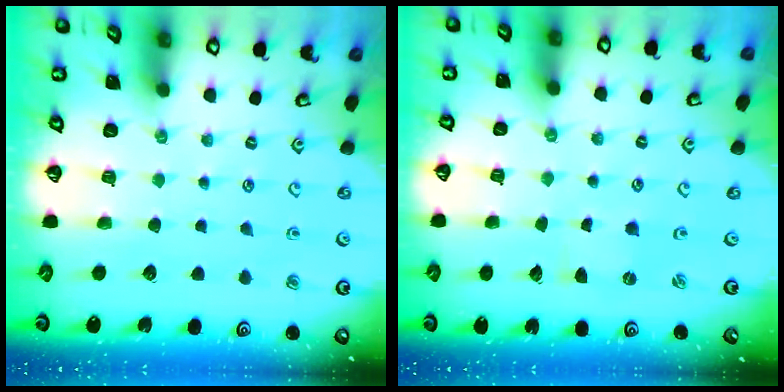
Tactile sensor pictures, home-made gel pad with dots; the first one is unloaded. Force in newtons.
{"total": 0.0}